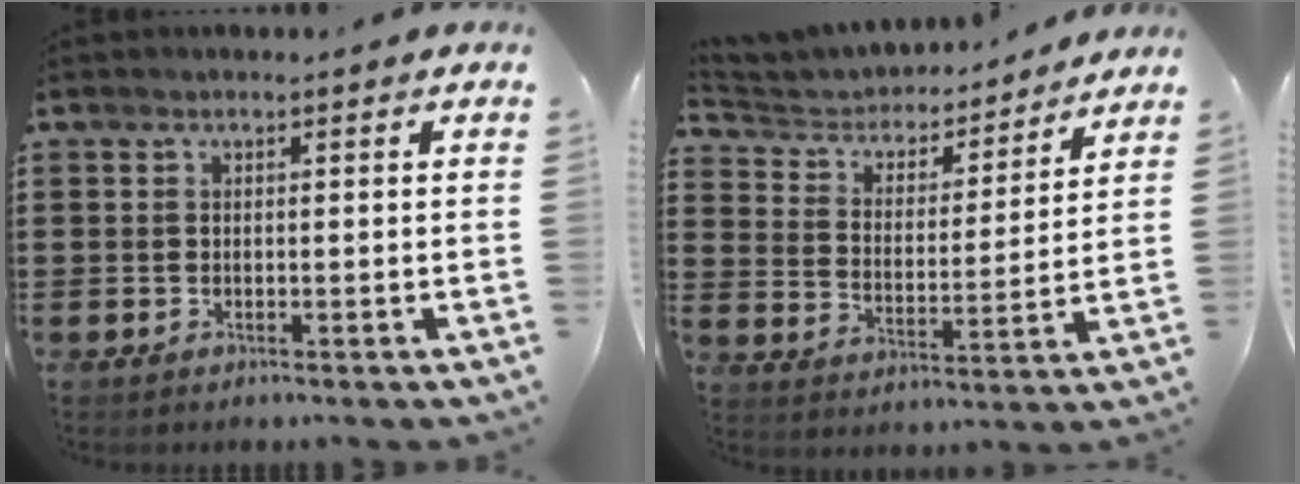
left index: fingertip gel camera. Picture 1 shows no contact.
{"total": 3.8, "force": [3.5, 1.5, 0.3], "torque": [-0.033, -0.026, 0.052]}